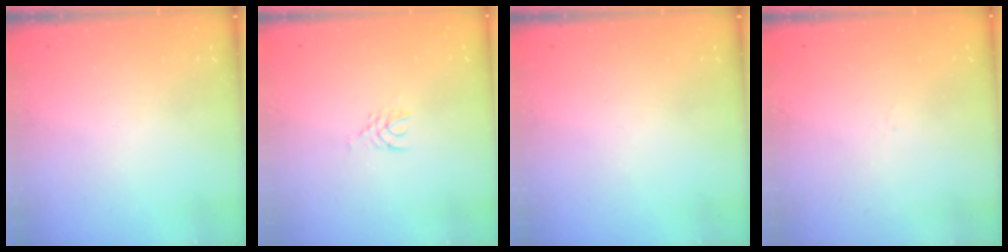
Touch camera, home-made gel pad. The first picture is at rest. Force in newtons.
{"total": 2.5, "press": 2.5, "slide": 0.2}
{"total": 0.0}
{"total": 0.9, "press": 0.9, "slide": 0.2}